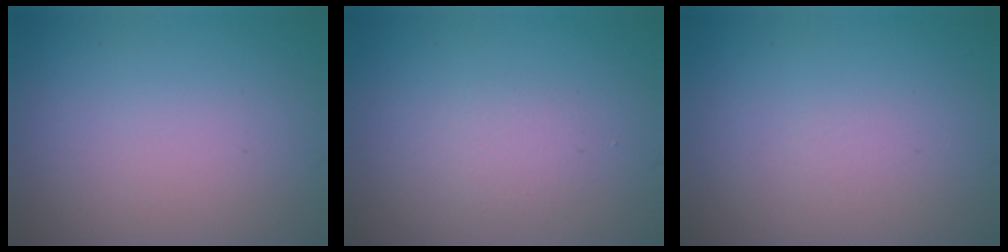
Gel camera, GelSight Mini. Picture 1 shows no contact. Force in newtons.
{"total": 1.2, "press": 1.2, "slide": 0.0}
{"total": 0.0}